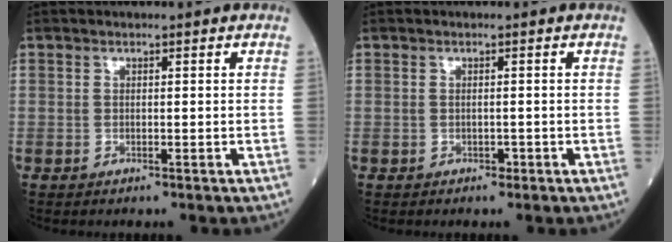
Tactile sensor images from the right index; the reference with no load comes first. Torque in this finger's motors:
{"motor_torque": [-0.19, -0.12, -0.03, 0.02]}